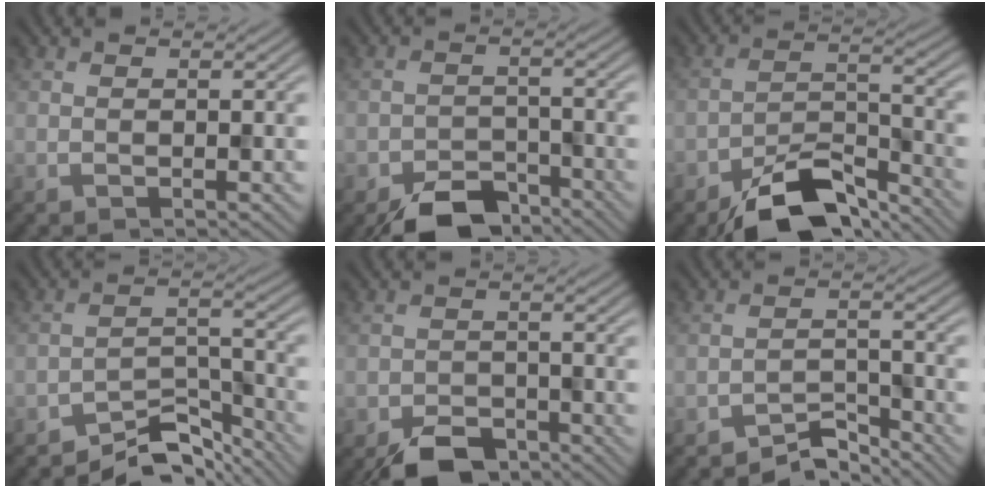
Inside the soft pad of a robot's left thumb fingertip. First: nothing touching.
{"total": 6.2, "force": [-5.1, 2.7, 2.3], "torque": [-0.034, -0.006, -0.093]}
{"total": 10.0, "force": [-7.7, 3.5, 5.3], "torque": [-0.082, 0.001, -0.148]}
{"total": 6.6, "force": [-6.0, 1.8, 2.1], "torque": [-0.027, 0.005, -0.109]}
{"total": 4.9, "force": [-3.9, 2.3, 1.8], "torque": [-0.026, -0.005, -0.072]}
{"total": 3.9, "force": [-3.7, 0.8, 0.8], "torque": [-0.010, 0.006, -0.073]}